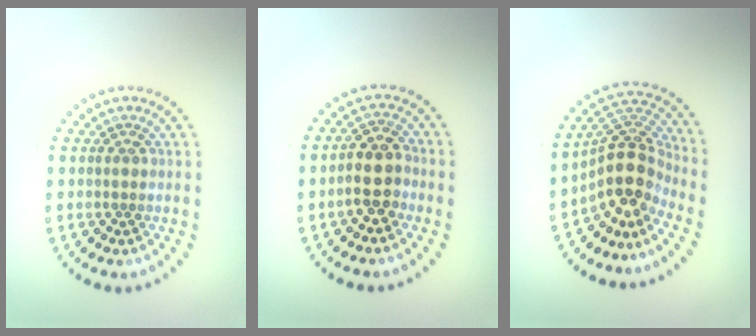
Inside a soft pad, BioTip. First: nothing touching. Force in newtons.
{"total": 3.2, "press": 2.9, "slide": 1.2}
{"total": 4.9, "press": 3.6, "slide": 3.2}